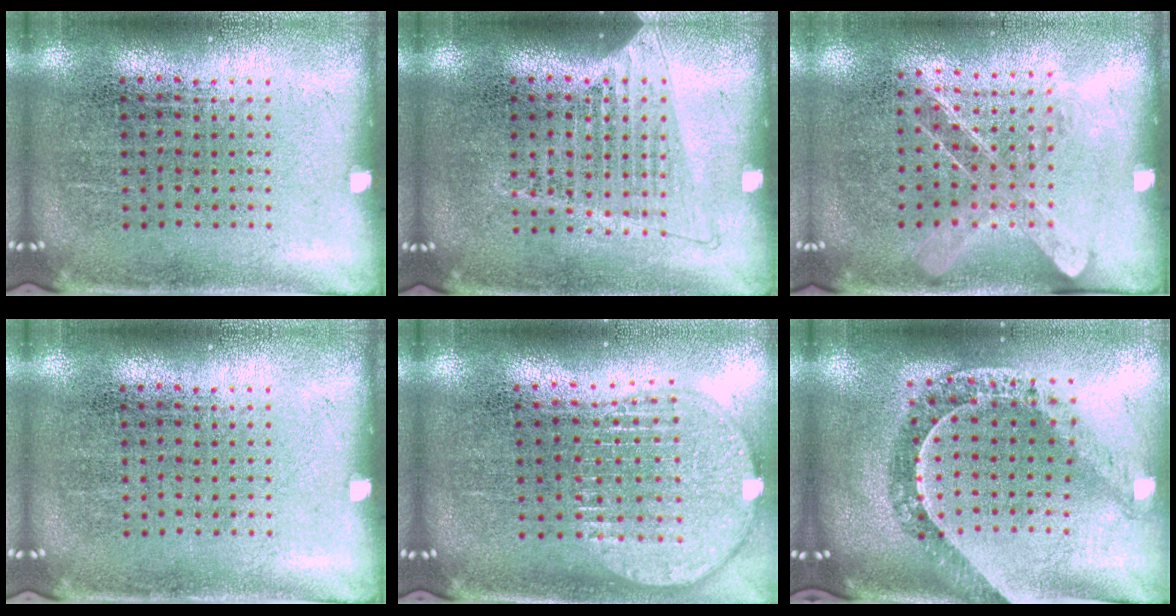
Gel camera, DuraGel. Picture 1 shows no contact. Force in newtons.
{"total": 1.2, "press": 1.1, "slide": 0.5}
{"total": 1.3, "press": 1.0, "slide": 0.7}
{"total": 0.0}
{"total": 1.9, "press": 1.6, "slide": 1.0}
{"total": 1.2, "press": 1.2, "slide": 0.4}